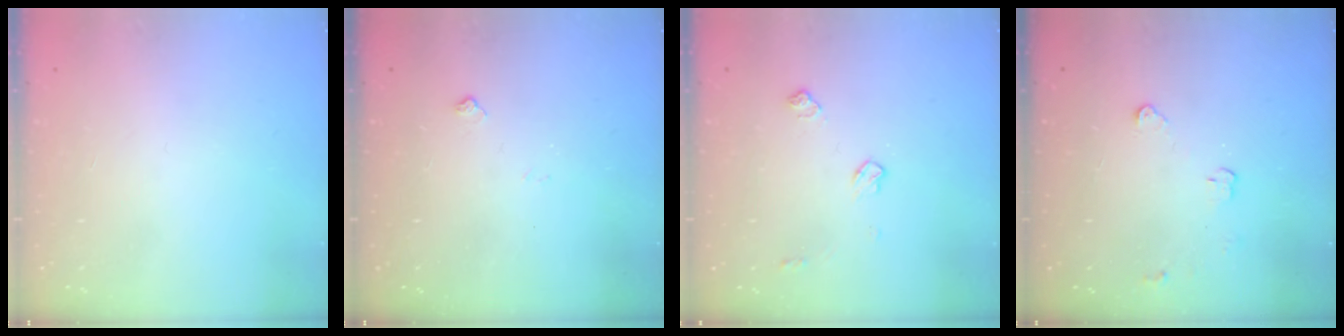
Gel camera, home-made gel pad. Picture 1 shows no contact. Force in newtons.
{"total": 2.5, "press": 2.4, "slide": 0.4}
{"total": 6.9, "press": 6.9, "slide": 0.7}
{"total": 2.9, "press": 2.9, "slide": 0.4}